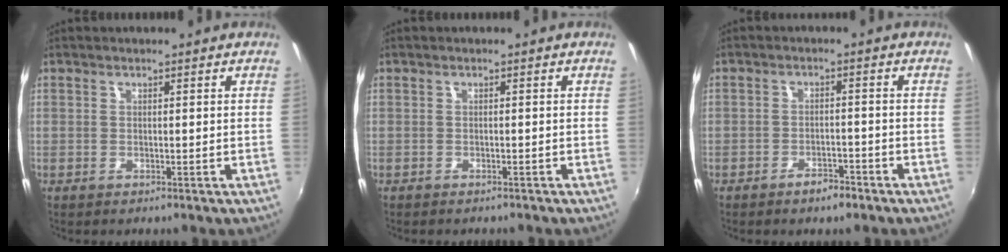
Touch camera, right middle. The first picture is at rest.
{"total": 0.8, "force": [-0.8, 0.1, 0.2], "torque": [-0.007, -0.004, -0.012]}
{"total": 2.9, "force": [-2.3, 0.9, 1.4], "torque": [-0.031, 0.001, -0.033]}